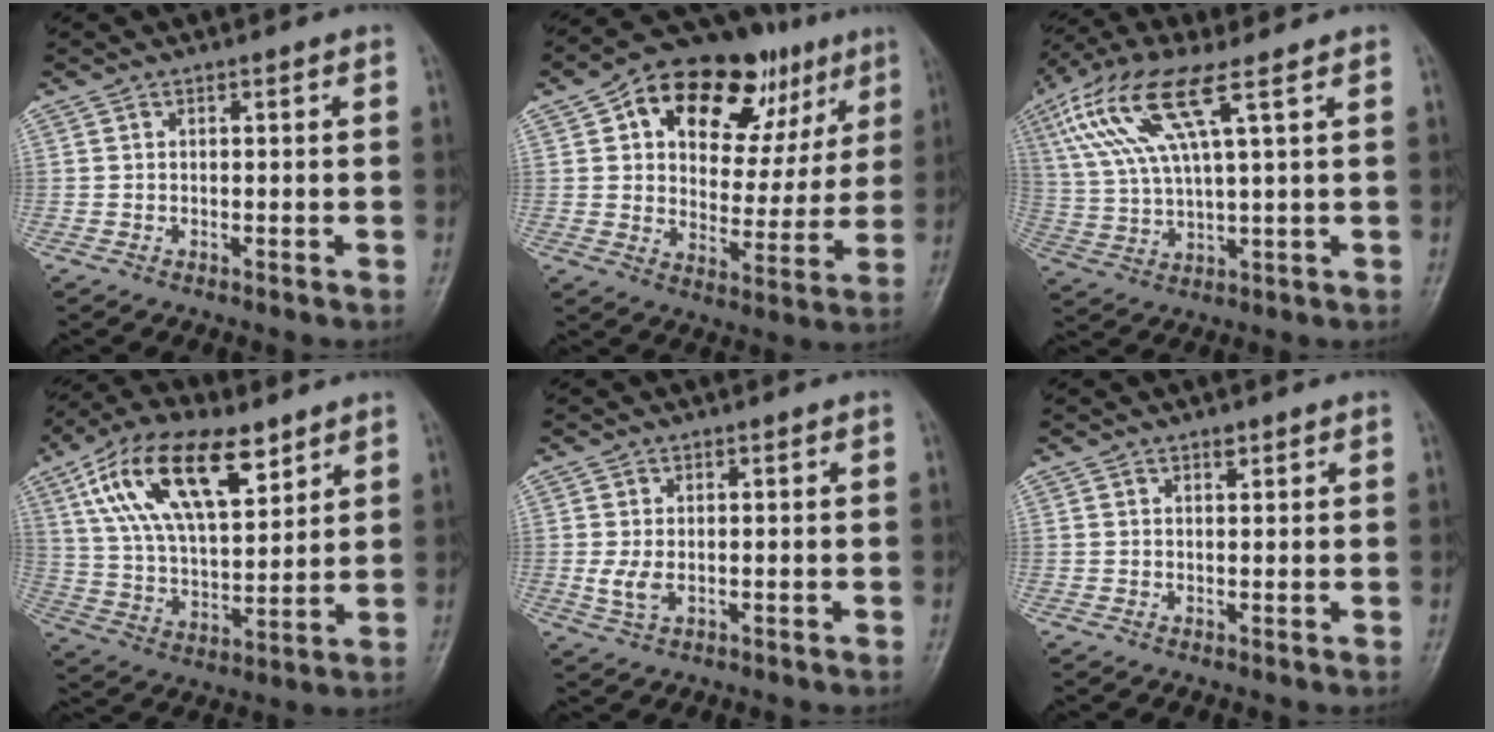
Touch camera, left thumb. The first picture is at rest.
{"total": 22.8, "force": [10.9, 13.4, 14.9], "torque": [-0.168, 0.000, 0.163]}
{"total": 14.2, "force": [6.3, 3.6, 12.2], "torque": [-0.280, 0.000, 0.122]}
{"total": 19.7, "force": [9.9, 9.3, 14.3], "torque": [-0.232, -0.025, 0.182]}
{"total": 3.1, "force": [-0.2, 1.8, 2.5], "torque": [-0.057, -0.007, -0.001]}
{"total": 1.3, "force": [0.9, 0.7, 0.7], "torque": [-0.004, -0.005, 0.012]}